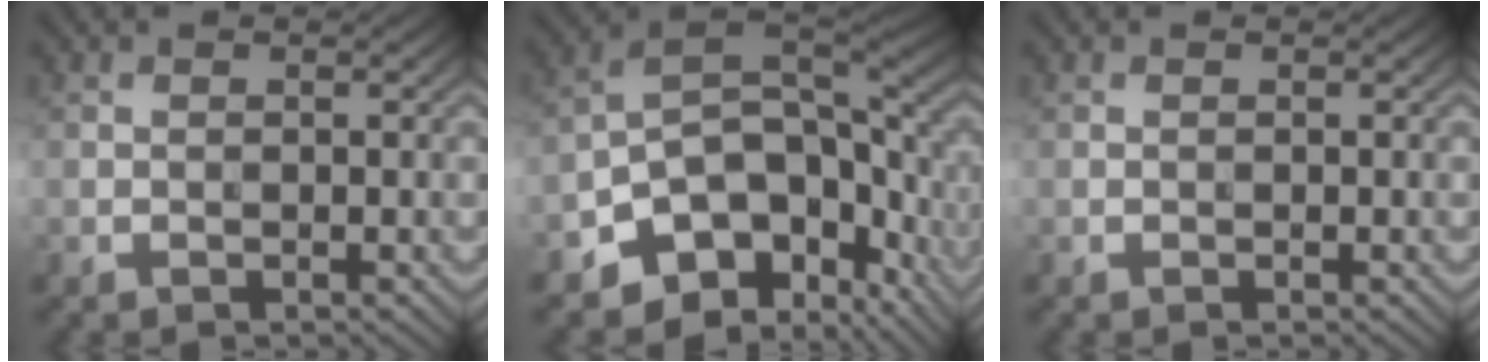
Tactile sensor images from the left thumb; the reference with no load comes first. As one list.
[{"total": 13.1, "force": [-5.8, 8.0, 8.7], "torque": [-0.161, -0.019, -0.095]}, {"total": 0.0}]